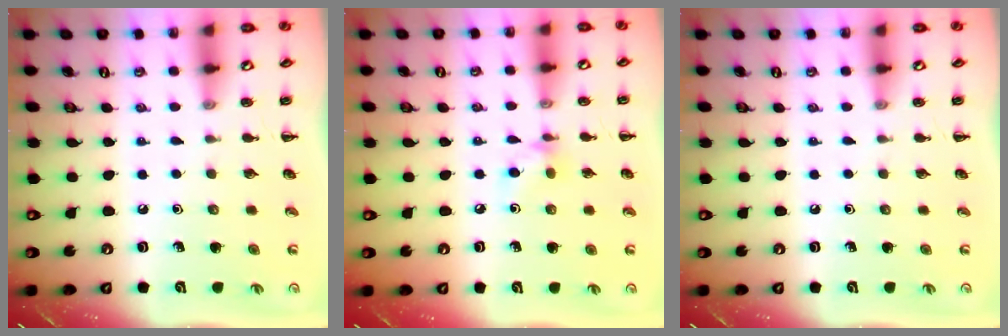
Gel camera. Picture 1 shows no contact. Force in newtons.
{"total": 5.2, "press": 5.1, "slide": 0.8}
{"total": 0.0}